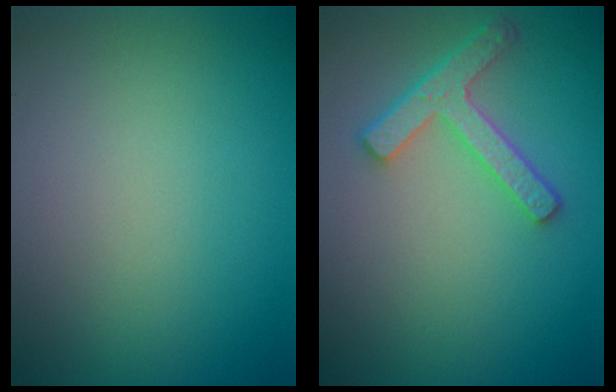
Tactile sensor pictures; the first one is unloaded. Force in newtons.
{"total": 4.2, "press": 3.3, "slide": 2.5}